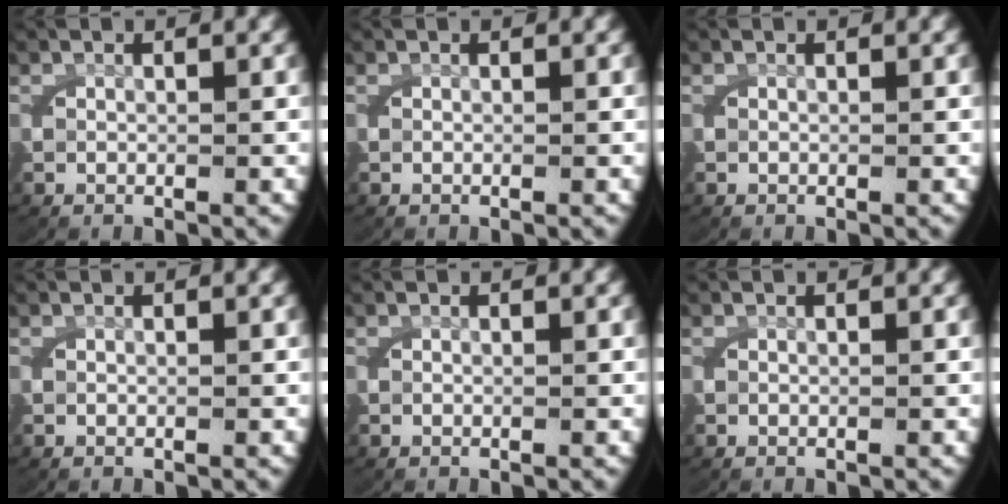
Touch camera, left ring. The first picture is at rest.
{"total": 0.0}
{"total": 0.0}
{"total": 0.0}
{"total": 0.0}
{"total": 0.0}